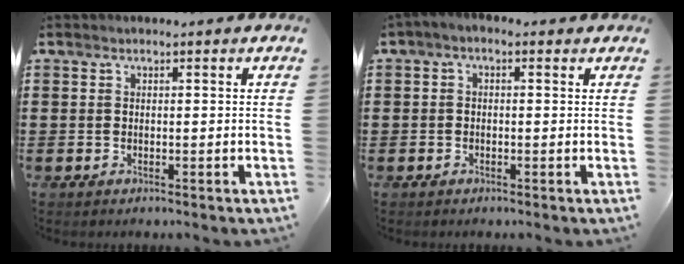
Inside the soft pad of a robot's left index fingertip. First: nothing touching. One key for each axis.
{"total": 1.1, "fx": -0.7, "fy": 0.4, "fz": 0.7, "tx": -0.013, "ty": 0.000, "tz": -0.015}